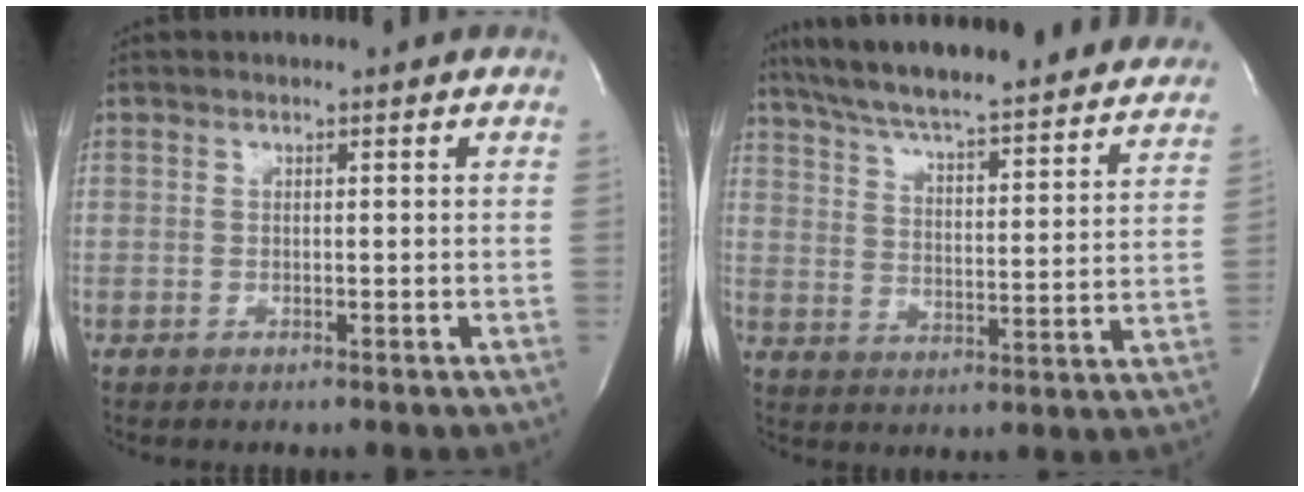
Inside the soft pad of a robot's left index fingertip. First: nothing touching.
{"total": 32.2, "force": [29.0, 4.4, 13.5], "torque": [-0.226, -0.045, 0.369]}